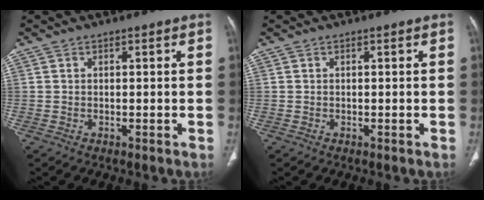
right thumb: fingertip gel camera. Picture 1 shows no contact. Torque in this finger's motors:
{"motor_torque": [0.01, -0.25, 0.41, 0.23, -0.02]}